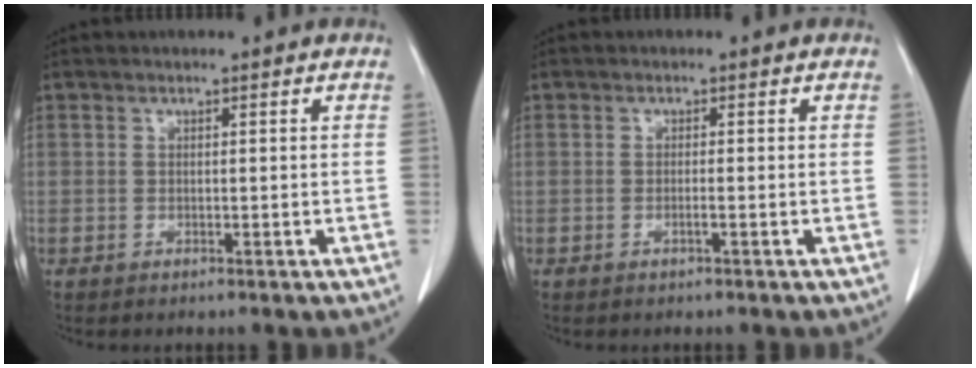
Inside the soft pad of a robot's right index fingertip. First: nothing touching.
{"total": 0.7, "force": [-0.4, -0.1, 0.6], "torque": [-0.011, 0.001, -0.007]}